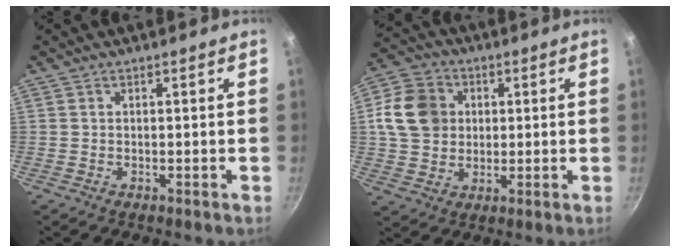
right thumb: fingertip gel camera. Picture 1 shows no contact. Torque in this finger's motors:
{"motor_torque": [1.37, 2.19, 1.25, -0.39, 0.28]}